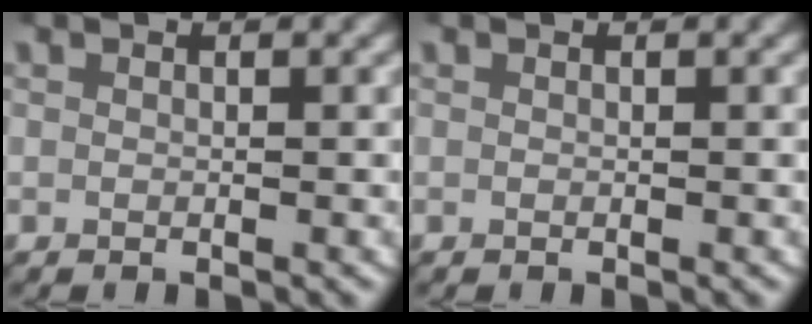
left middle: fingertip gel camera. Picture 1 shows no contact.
{"total": 0.0}